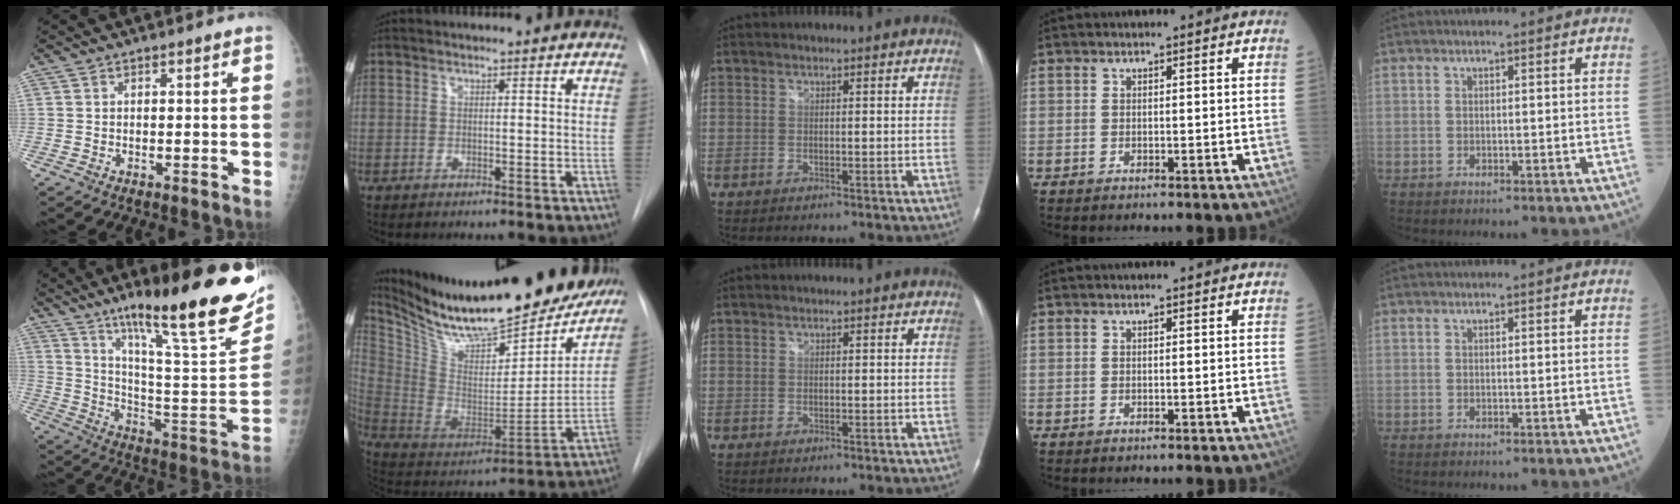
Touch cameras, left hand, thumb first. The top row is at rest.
{"thumb": {"total": 29.0, "force": [18.2, 4.7, 22.1], "torque": [-0.311, -0.067, 0.286]}, "index": {"total": 28.9, "force": [25.1, 5.8, 13.0], "torque": [-0.234, -0.056, 0.376]}}